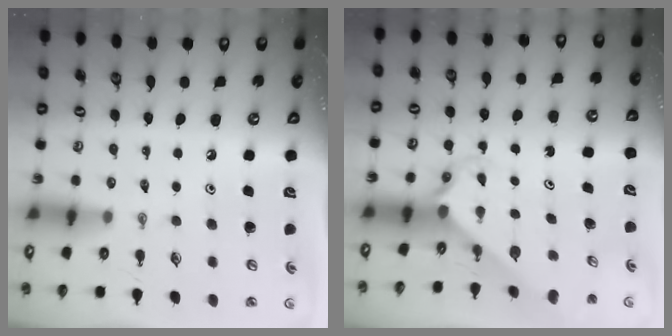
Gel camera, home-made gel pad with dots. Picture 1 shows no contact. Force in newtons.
{"total": 2.3, "press": 2.3, "slide": 0.2}